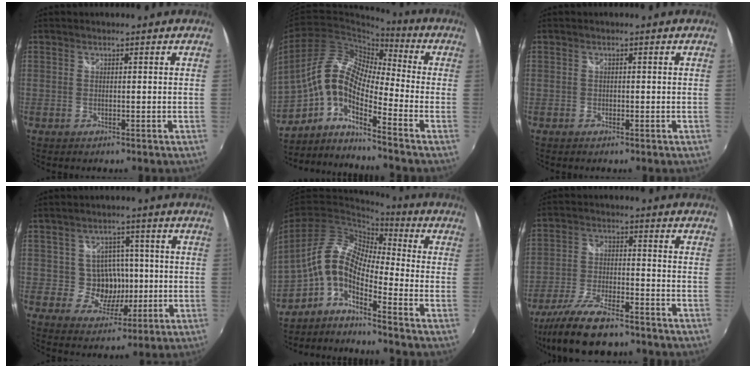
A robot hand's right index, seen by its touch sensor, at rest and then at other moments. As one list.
[{"total": 10.8, "force": [-4.0, 3.6, 9.4], "torque": [-0.165, 0.010, -0.094]}, {"total": 0.5, "force": [-0.4, 0.3, 0.1], "torque": [-0.003, -0.001, -0.007]}, {"total": 7.1, "force": [-0.4, 6.7, 2.2], "torque": [-0.046, 0.014, 0.003]}, {"total": 8.0, "force": [-3.9, 2.6, 6.5], "torque": [-0.112, 0.012, -0.091]}, {"total": 13.9, "force": [-11.4, 3.6, 7.2], "torque": [-0.164, -0.027, -0.201]}]